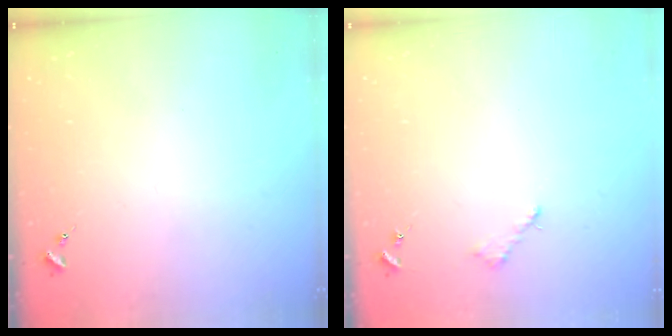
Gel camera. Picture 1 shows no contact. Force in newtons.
{"total": 2.6, "press": 2.5, "slide": 0.3}